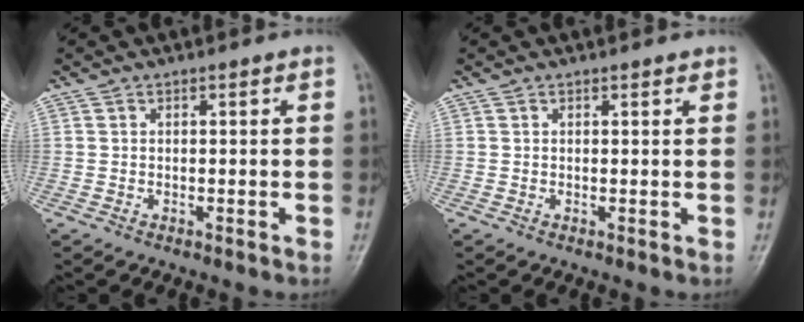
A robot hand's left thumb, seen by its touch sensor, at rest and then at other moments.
{"total": 0.9, "force": [0.7, 0.3, 0.5], "torque": [-0.007, -0.002, 0.007]}